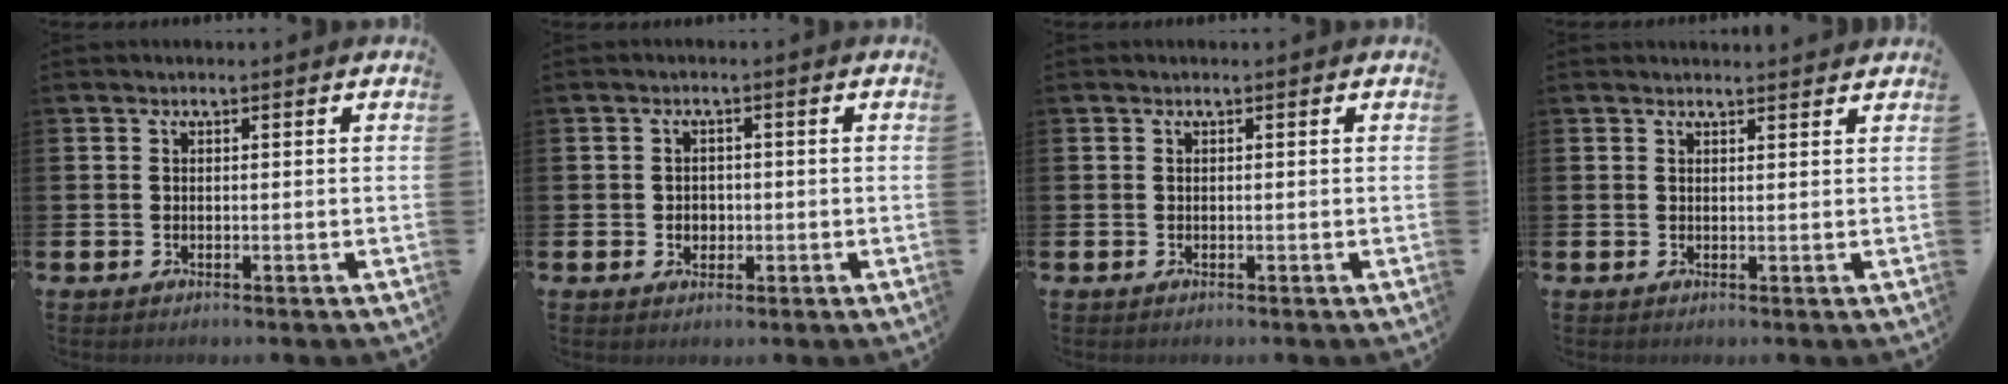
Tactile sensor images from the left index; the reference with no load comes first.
{"total": 1.9, "force": [-0.2, 1.7, 0.8], "torque": [-0.006, 0.004, -0.011]}
{"total": 0.0}
{"total": 1.3, "force": [1.3, 0.0, 0.0], "torque": [0.009, -0.009, 0.022]}